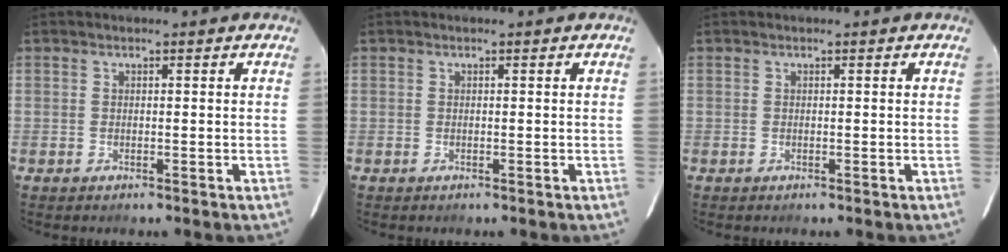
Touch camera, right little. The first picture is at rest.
{"total": 0.0}
{"total": 0.0}